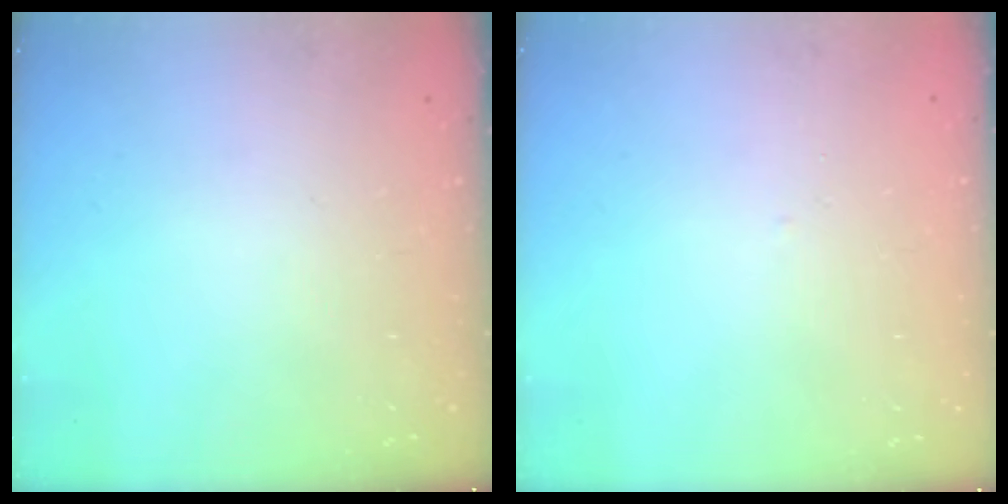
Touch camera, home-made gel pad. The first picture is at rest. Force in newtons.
{"total": 1.4, "press": 1.4, "slide": 0.3}